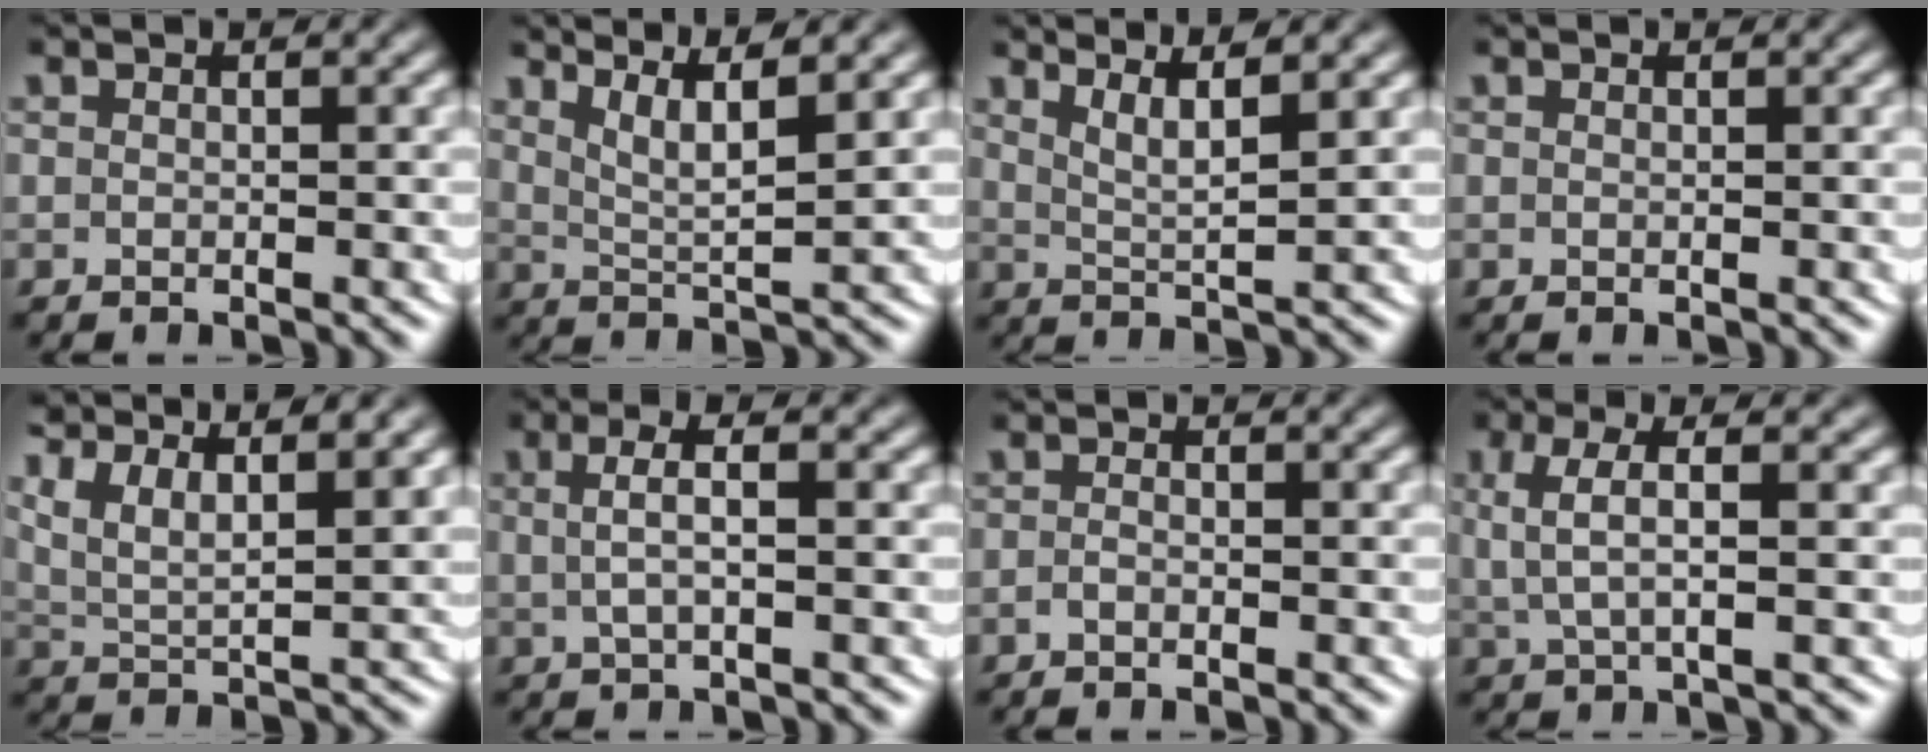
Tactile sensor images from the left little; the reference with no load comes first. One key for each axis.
{"total": 4.9, "fx": 2.9, "fy": 1.5, "fz": 3.7, "tx": -0.059, "ty": -0.007, "tz": 0.048}
{"total": 4.3, "fx": 2.7, "fy": 1.0, "fz": 3.2, "tx": -0.047, "ty": -0.002, "tz": 0.043}
{"total": 0.0}
{"total": 6.0, "fx": 3.0, "fy": 3.7, "fz": 3.6, "tx": -0.084, "ty": 0.000, "tz": 0.042}
{"total": 2.8, "fx": 0.6, "fy": 0.4, "fz": 2.7, "tx": -0.046, "ty": 0.009, "tz": 0.010}
{"total": 0.9, "fx": -0.8, "fy": 0.2, "fz": 0.3, "tx": -0.010, "ty": -0.004, "tz": -0.016}
{"total": 3.9, "fx": 1.4, "fy": 0.9, "fz": 3.5, "tx": -0.065, "ty": 0.010, "tz": 0.026}